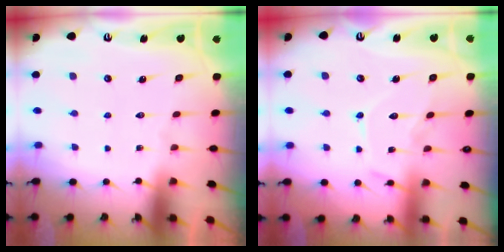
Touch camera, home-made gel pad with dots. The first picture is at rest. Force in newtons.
{"total": 10.9, "press": 10.9, "slide": 0.6}